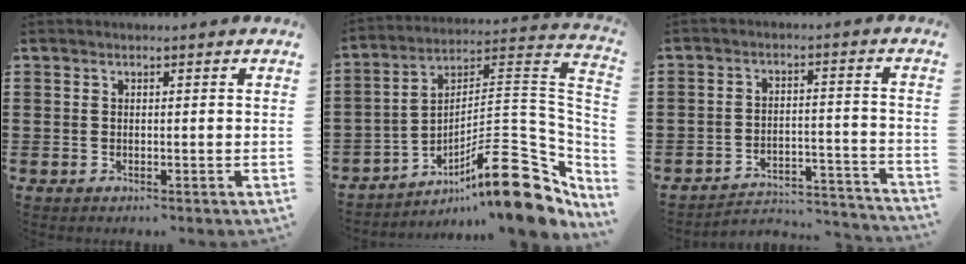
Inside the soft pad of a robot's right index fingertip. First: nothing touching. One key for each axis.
{"total": 17.7, "fx": -9.6, "fy": 4.9, "fz": 14.0, "tx": -0.201, "ty": 0.027, "tz": -0.159}
{"total": 3.8, "fx": -3.5, "fy": 1.0, "fz": 1.0, "tx": -0.023, "ty": 0.002, "tz": -0.075}